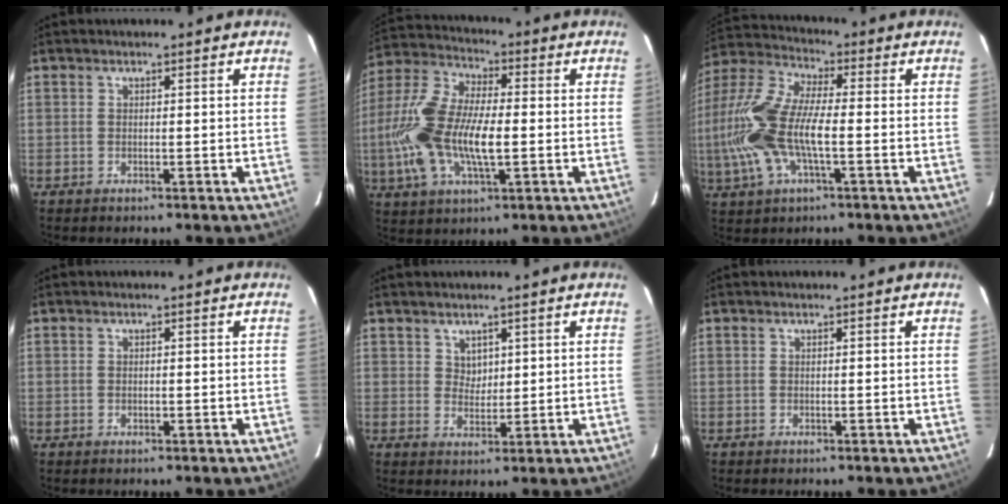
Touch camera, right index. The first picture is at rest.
{"total": 17.6, "force": [-2.3, 7.4, 15.8], "torque": [-0.336, 0.003, -0.047]}
{"total": 17.6, "force": [-2.6, 6.6, 16.0], "torque": [-0.340, 0.003, -0.058]}
{"total": 0.6, "force": [-0.1, 0.5, 0.4], "torque": [-0.006, 0.001, -0.003]}
{"total": 2.7, "force": [1.5, 2.2, 0.5], "torque": [-0.002, 0.003, 0.029]}
{"total": 0.0}